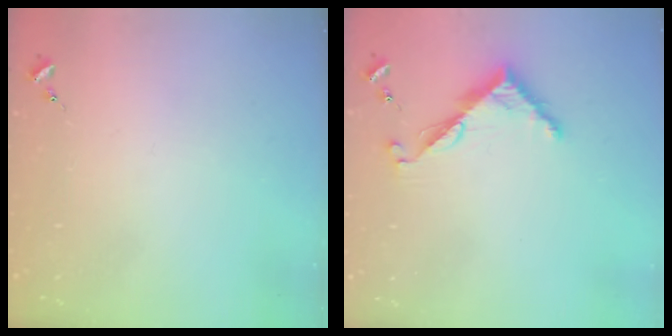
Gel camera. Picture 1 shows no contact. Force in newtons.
{"total": 7.2, "press": 7.2, "slide": 0.3}